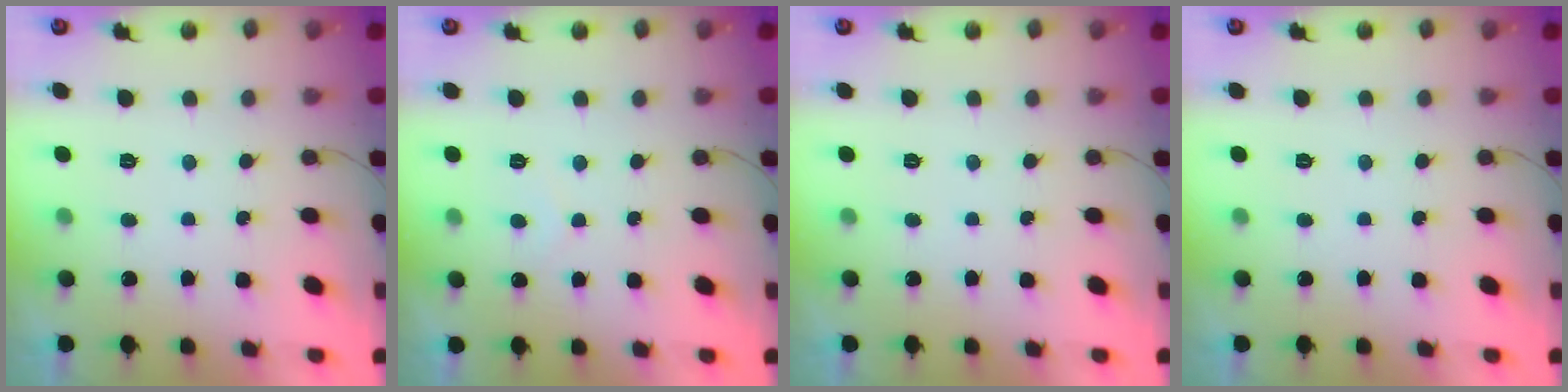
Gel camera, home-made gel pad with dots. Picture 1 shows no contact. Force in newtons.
{"total": 3.9, "press": 3.9, "slide": 0.3}
{"total": 0.0}
{"total": 0.0}